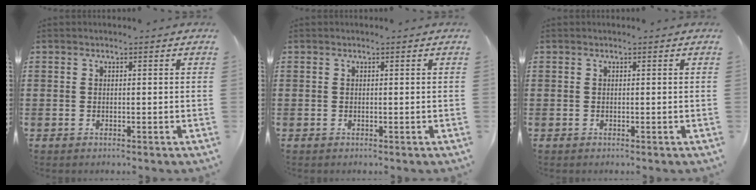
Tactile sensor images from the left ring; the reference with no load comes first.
{"total": 0.0}
{"total": 0.0}